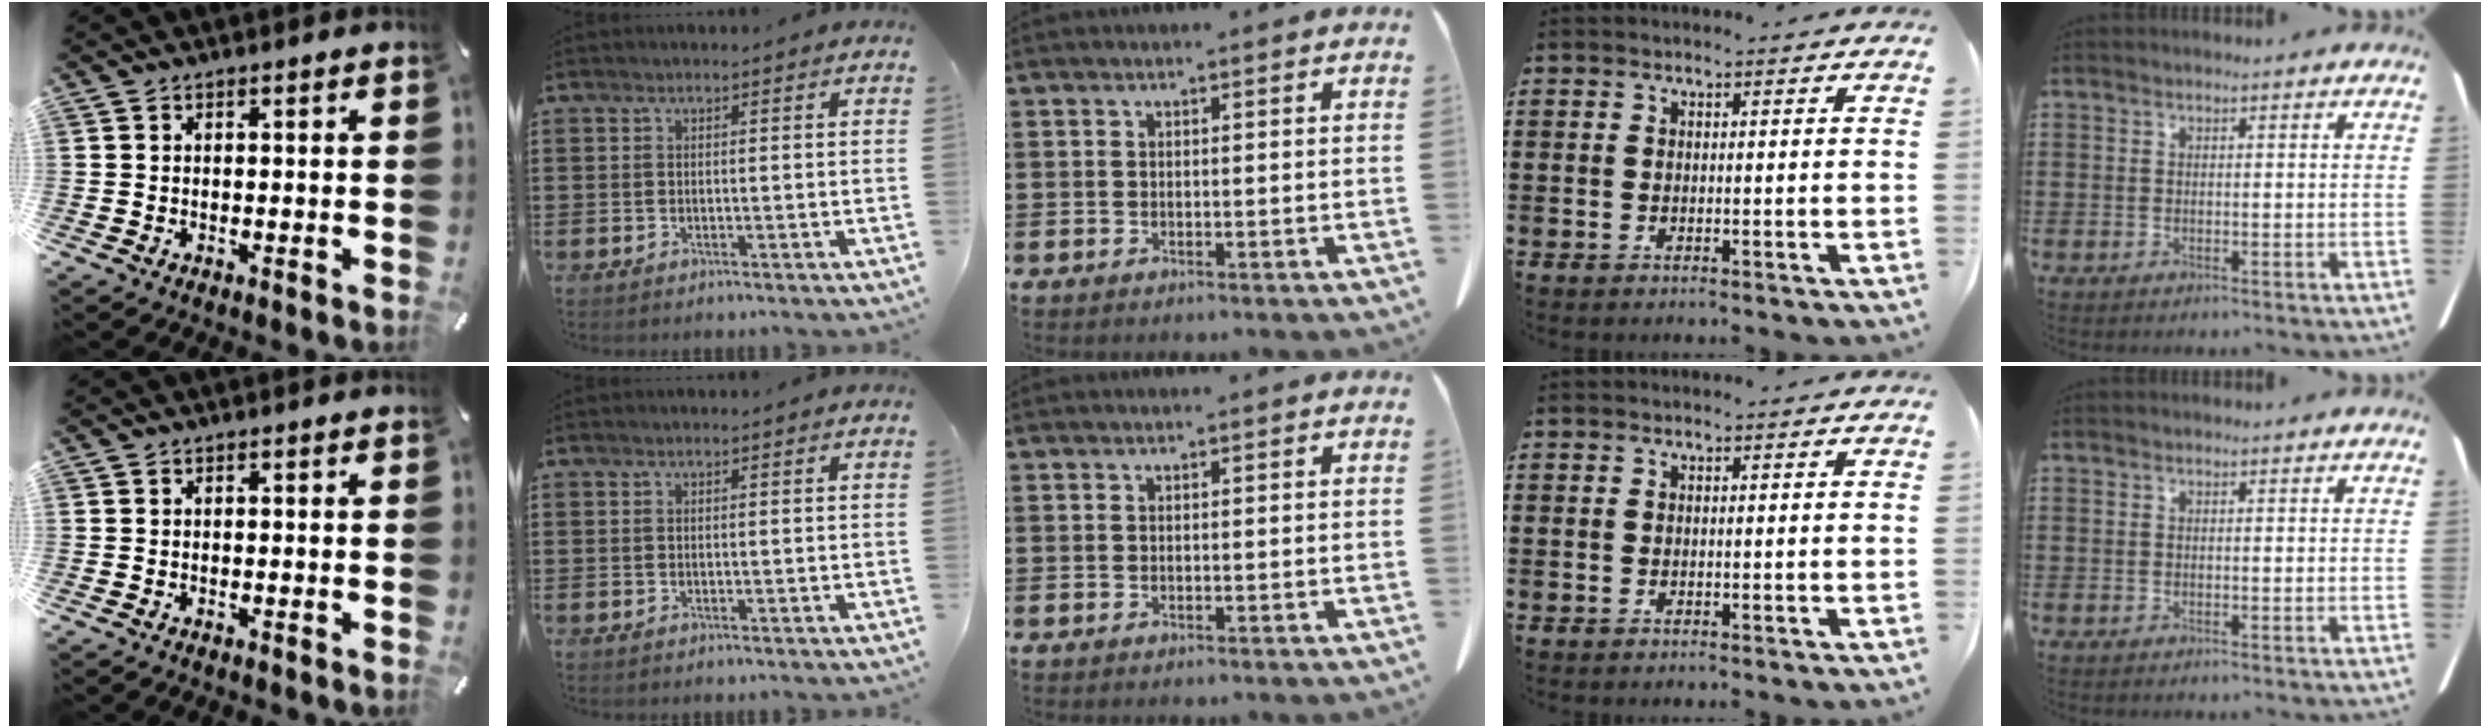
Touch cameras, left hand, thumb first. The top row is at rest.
{}